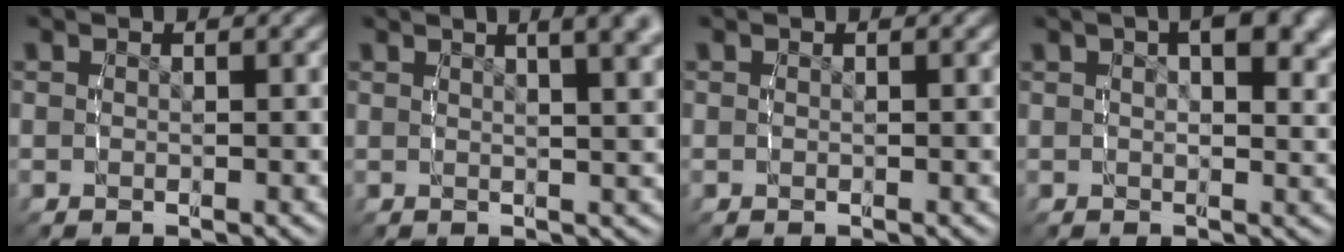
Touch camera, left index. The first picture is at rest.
{"total": 6.8, "force": [3.8, 2.0, 5.3], "torque": [-0.055, 0.023, 0.052]}
{"total": 0.0}
{"total": 4.1, "force": [1.6, 1.5, 3.4], "torque": [-0.033, 0.002, 0.025]}